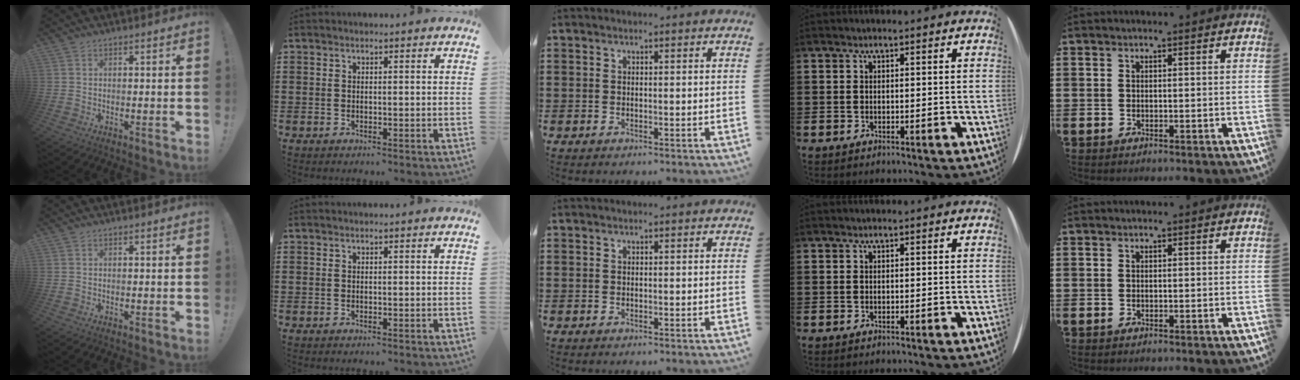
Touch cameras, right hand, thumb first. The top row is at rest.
{}